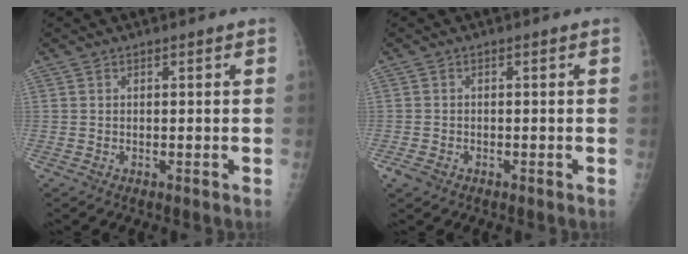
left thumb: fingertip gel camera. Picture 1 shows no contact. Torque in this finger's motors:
{"motor_torque": [0.06, 0.17, -0.09, -0.07, 0.05]}